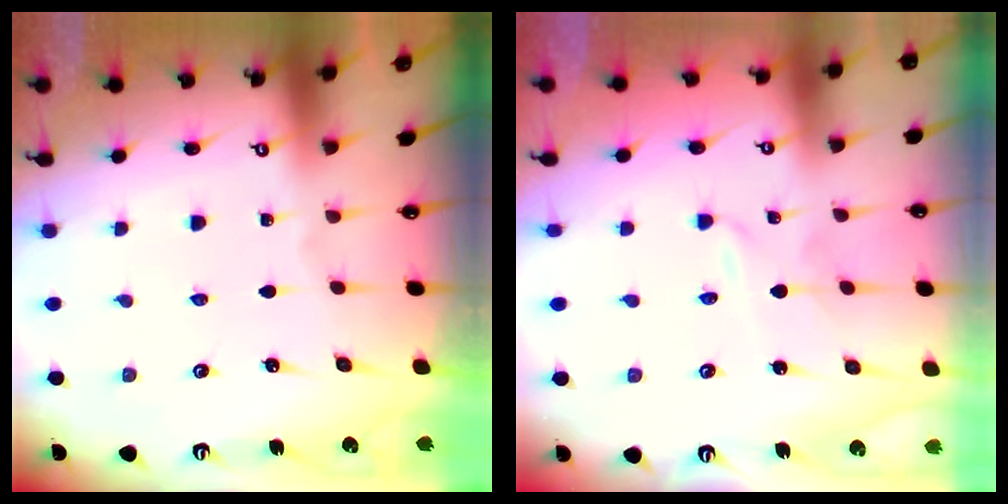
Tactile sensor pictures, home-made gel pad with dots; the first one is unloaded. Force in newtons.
{"total": 2.3, "press": 2.3, "slide": 0.2}